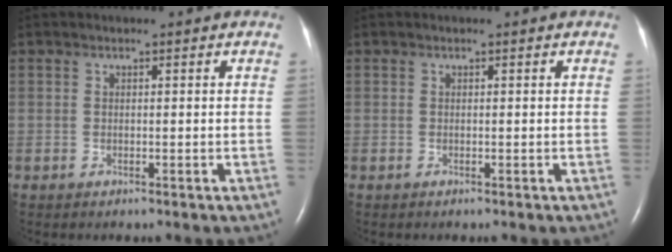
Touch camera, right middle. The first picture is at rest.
{"total": 0.0}